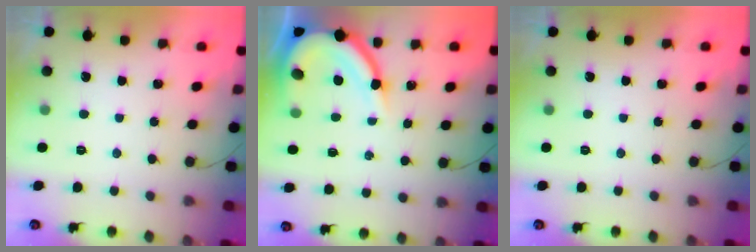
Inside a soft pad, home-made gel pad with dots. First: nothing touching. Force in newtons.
{"total": 11.3, "press": 11.2, "slide": 1.2}
{"total": 0.0}